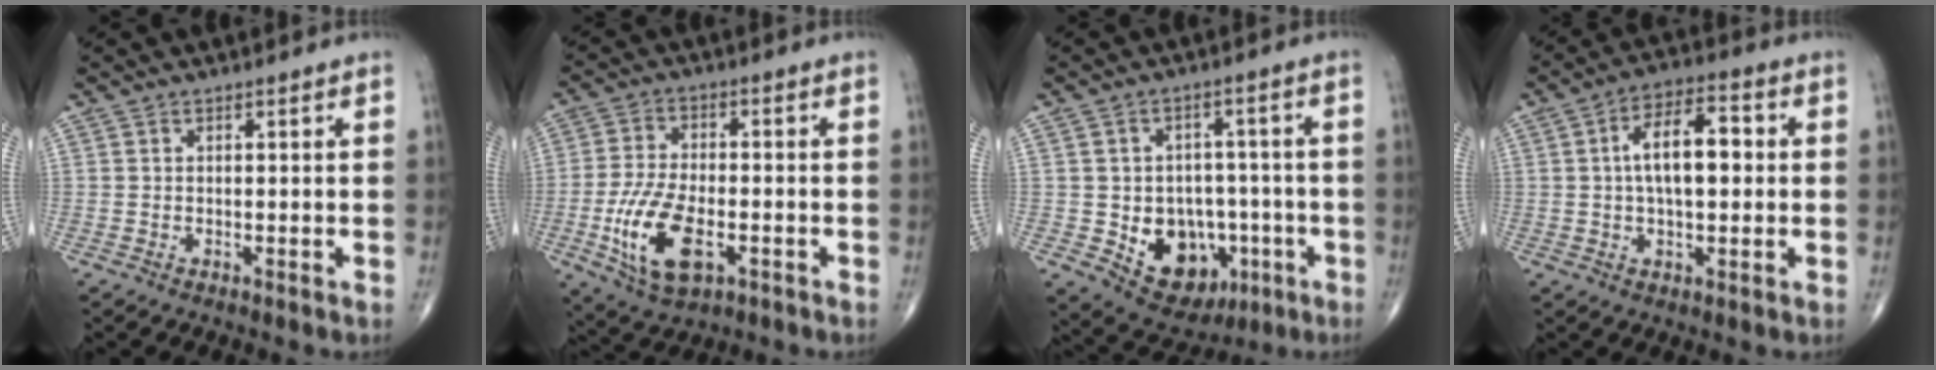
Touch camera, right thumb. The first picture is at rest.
{"total": 12.9, "force": [-4.0, 6.4, 10.4], "torque": [-0.203, 0.006, -0.068]}
{"total": 13.5, "force": [-3.9, 10.3, 7.8], "torque": [-0.069, 0.025, -0.040]}
{"total": 10.9, "force": [1.0, 5.1, 9.6], "torque": [-0.149, 0.020, 0.009]}